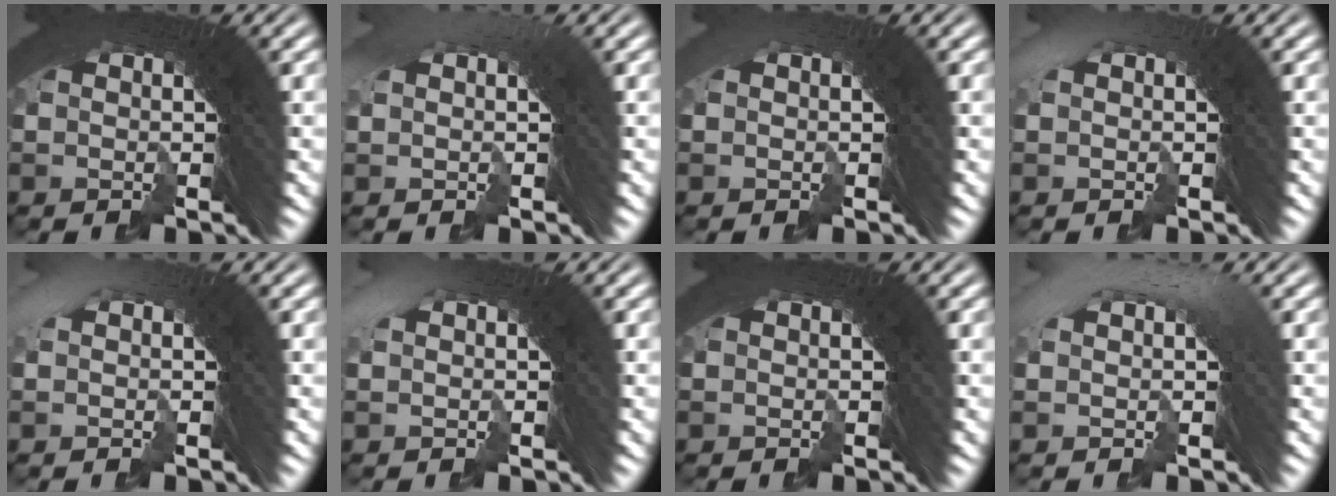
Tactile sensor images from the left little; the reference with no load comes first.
{"total": 6.6, "force": [-1.2, -4.5, -4.7], "torque": [0.056, -0.009, -0.009]}
{"total": 3.2, "force": [-0.7, -2.1, -2.3], "torque": [0.032, -0.008, -0.005]}
{"total": 5.5, "force": [-0.9, -3.7, -3.9], "torque": [0.044, -0.009, -0.007]}
{"total": 6.1, "force": [-0.9, -4.1, -4.4], "torque": [0.051, -0.009, -0.008]}
{"total": 5.5, "force": [-0.5, -3.9, -3.9], "torque": [0.054, -0.006, -0.002]}
{"total": 0.0}
{"total": 6.3, "force": [-0.5, -4.4, -4.5], "torque": [0.063, 0.004, -0.007]}